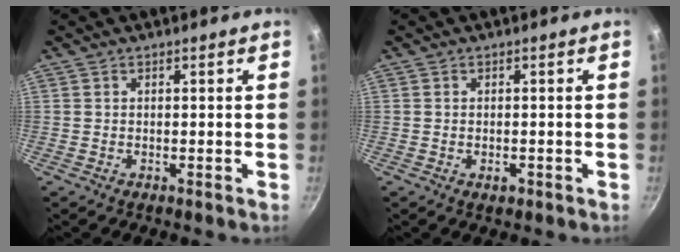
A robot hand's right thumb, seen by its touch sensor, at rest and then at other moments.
{"total": 1.5, "force": [-0.7, 0.9, 1.0], "torque": [-0.017, 0.000, -0.011]}